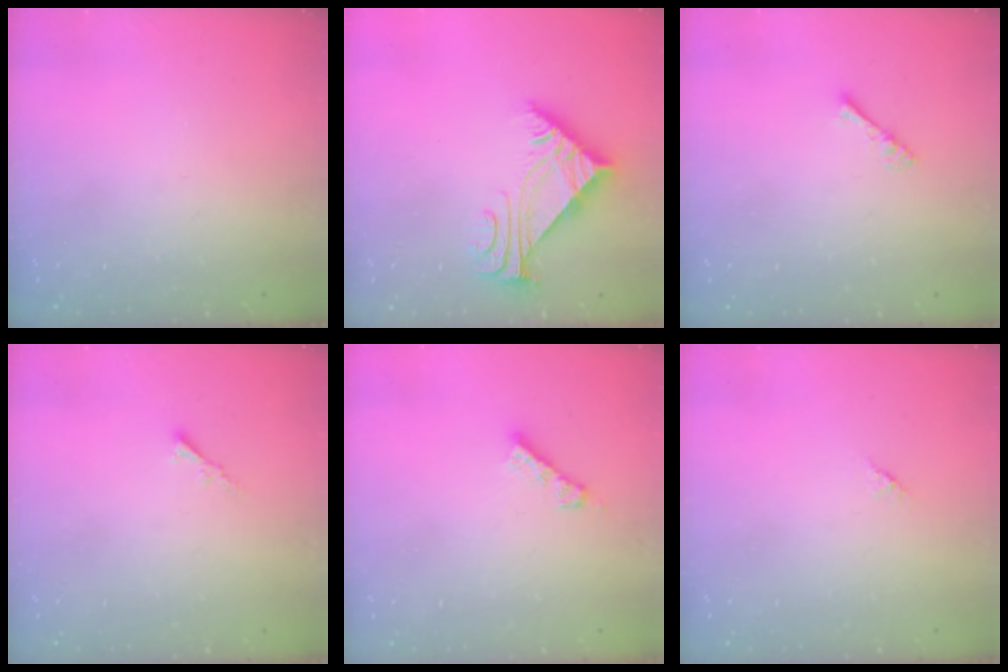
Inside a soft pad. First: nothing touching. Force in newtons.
{"total": 7.0, "press": 7.0, "slide": 0.3}
{"total": 3.5, "press": 3.5, "slide": 0.6}
{"total": 1.7, "press": 1.6, "slide": 0.5}
{"total": 4.0, "press": 4.0, "slide": 0.2}
{"total": 1.2, "press": 1.2, "slide": 0.3}